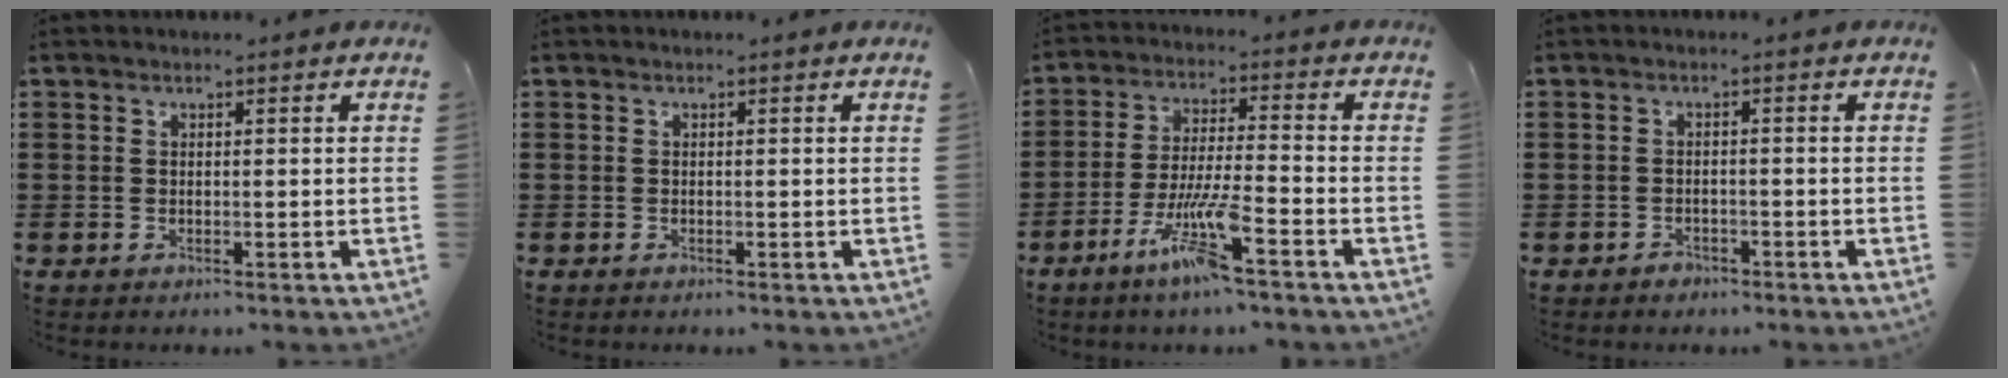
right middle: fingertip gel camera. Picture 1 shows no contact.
{"total": 0.0}
{"total": 9.0, "force": [-5.3, 0.9, 7.2], "torque": [-0.148, -0.007, -0.101]}
{"total": 1.2, "force": [-1.1, 0.5, 0.1], "torque": [-0.006, 0.001, -0.024]}